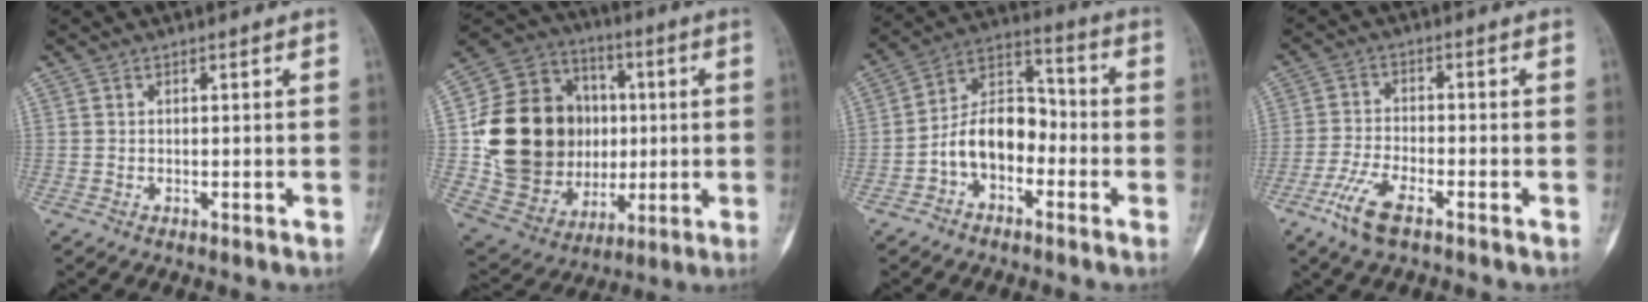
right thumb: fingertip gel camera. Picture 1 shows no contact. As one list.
[{"total": 26.6, "force": [0.9, 21.1, 16.1], "torque": [-0.268, 0.028, 0.040]}, {"total": 11.3, "force": [-3.6, 7.6, 7.5], "torque": [-0.109, 0.054, -0.075]}, {"total": 7.1, "force": [-4.4, 2.5, 5.0], "torque": [-0.115, 0.011, -0.086]}]